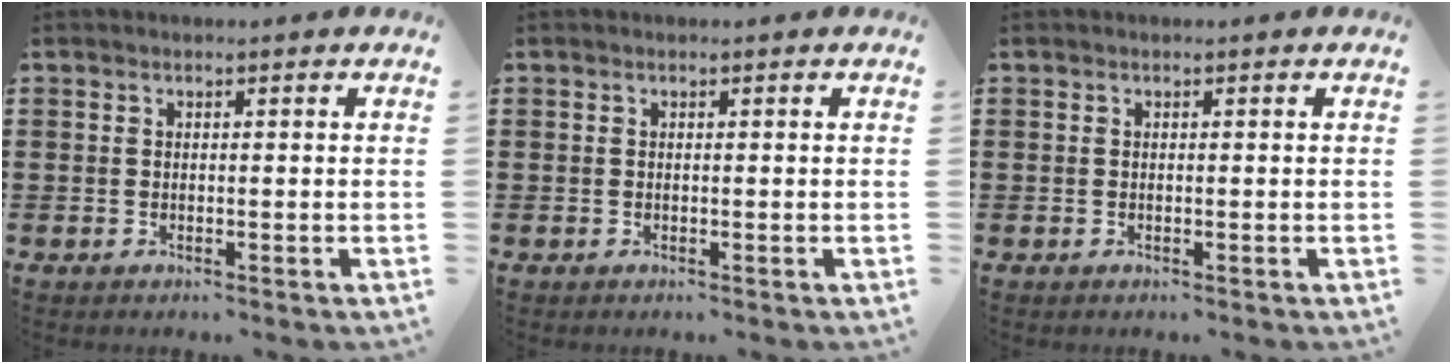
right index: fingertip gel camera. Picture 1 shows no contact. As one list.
[{"total": 0.0}, {"total": 0.0}]